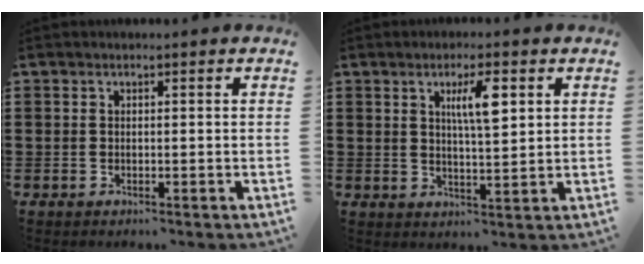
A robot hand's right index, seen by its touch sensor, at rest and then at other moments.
{"total": 5.6, "force": [2.1, 1.3, 5.0], "torque": [-0.097, 0.007, 0.030]}